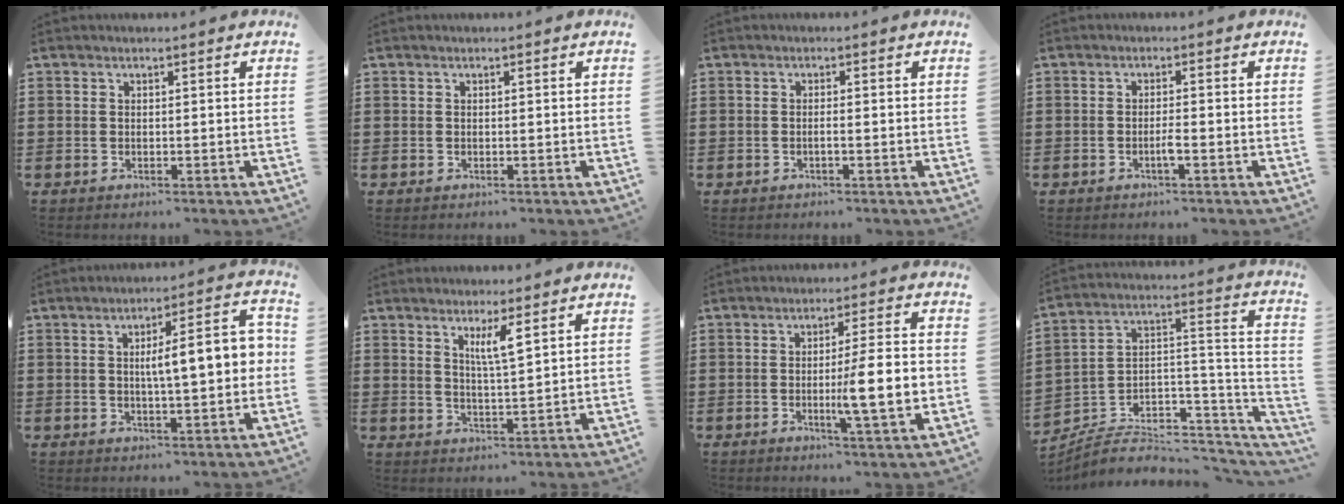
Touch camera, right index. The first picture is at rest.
{"total": 0.0}
{"total": 0.9, "force": [-0.4, -0.1, 0.8], "torque": [-0.015, -0.003, -0.008]}
{"total": 1.8, "force": [-0.9, 0.0, 1.6], "torque": [-0.031, 0.000, -0.016]}
{"total": 8.7, "force": [0.7, 2.0, 8.5], "torque": [-0.132, -0.003, 0.002]}
{"total": 3.8, "force": [2.1, 0.5, 3.2], "torque": [-0.068, 0.001, 0.034]}
{"total": 9.4, "force": [-1.5, 0.9, 9.2], "torque": [-0.136, -0.010, -0.029]}
{"total": 4.3, "force": [-2.7, 2.5, 2.1], "torque": [-0.047, -0.010, -0.055]}